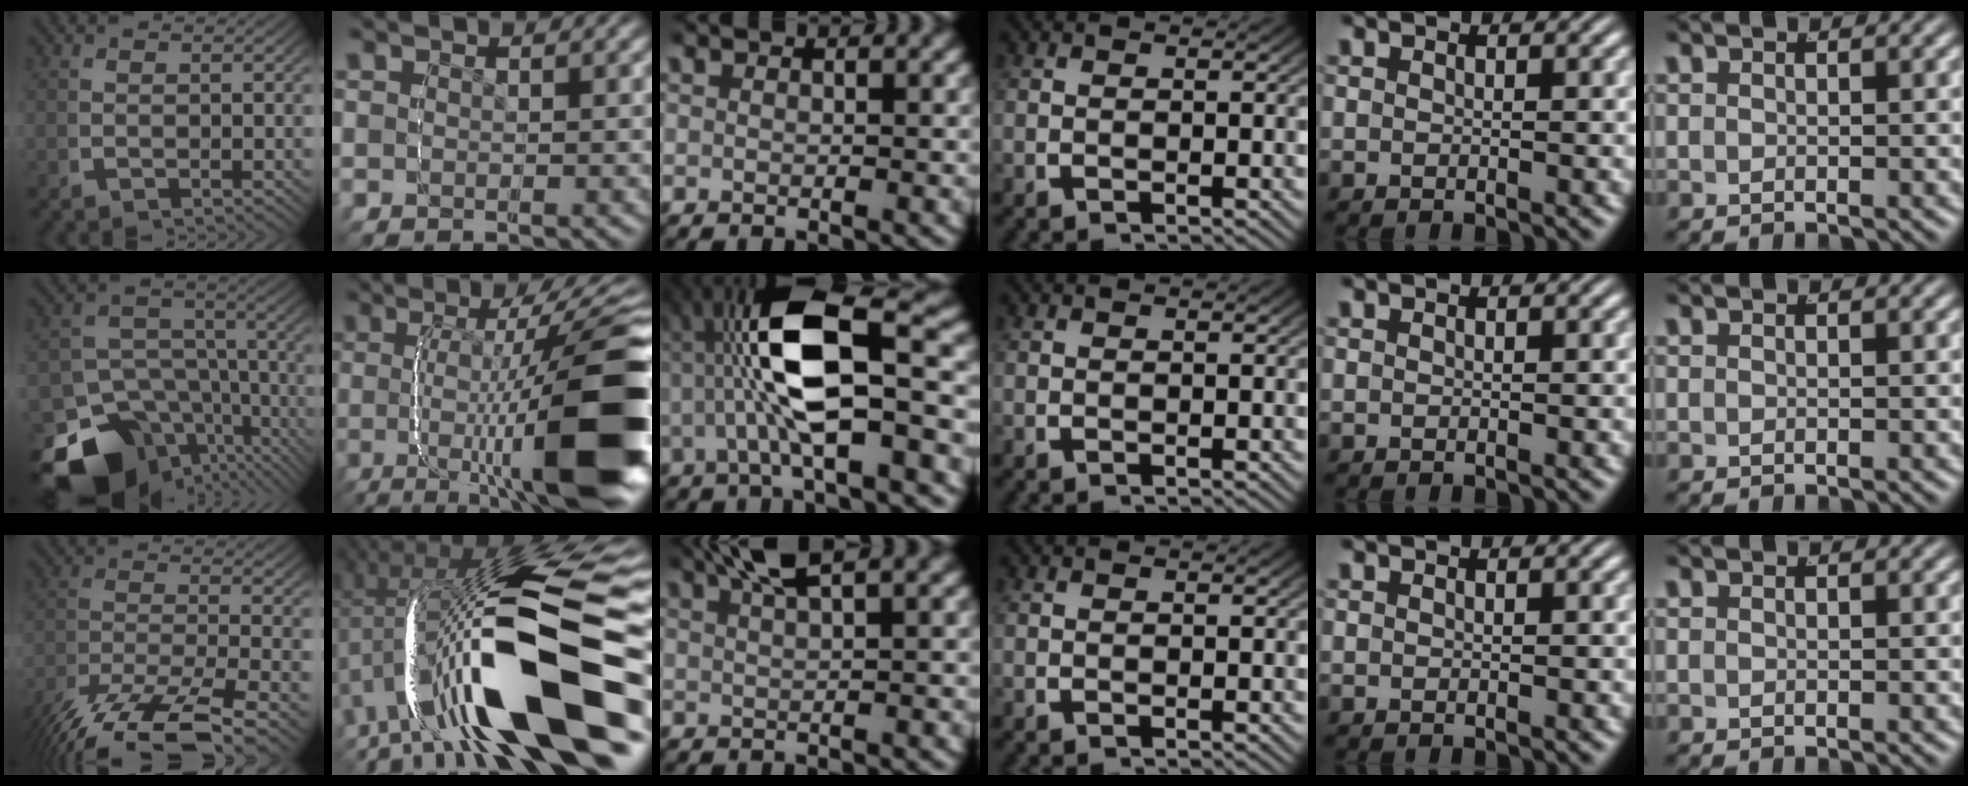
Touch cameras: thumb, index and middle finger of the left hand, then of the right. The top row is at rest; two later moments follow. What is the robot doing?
{"motion": "grasp_and_lifting", "object": "button"}